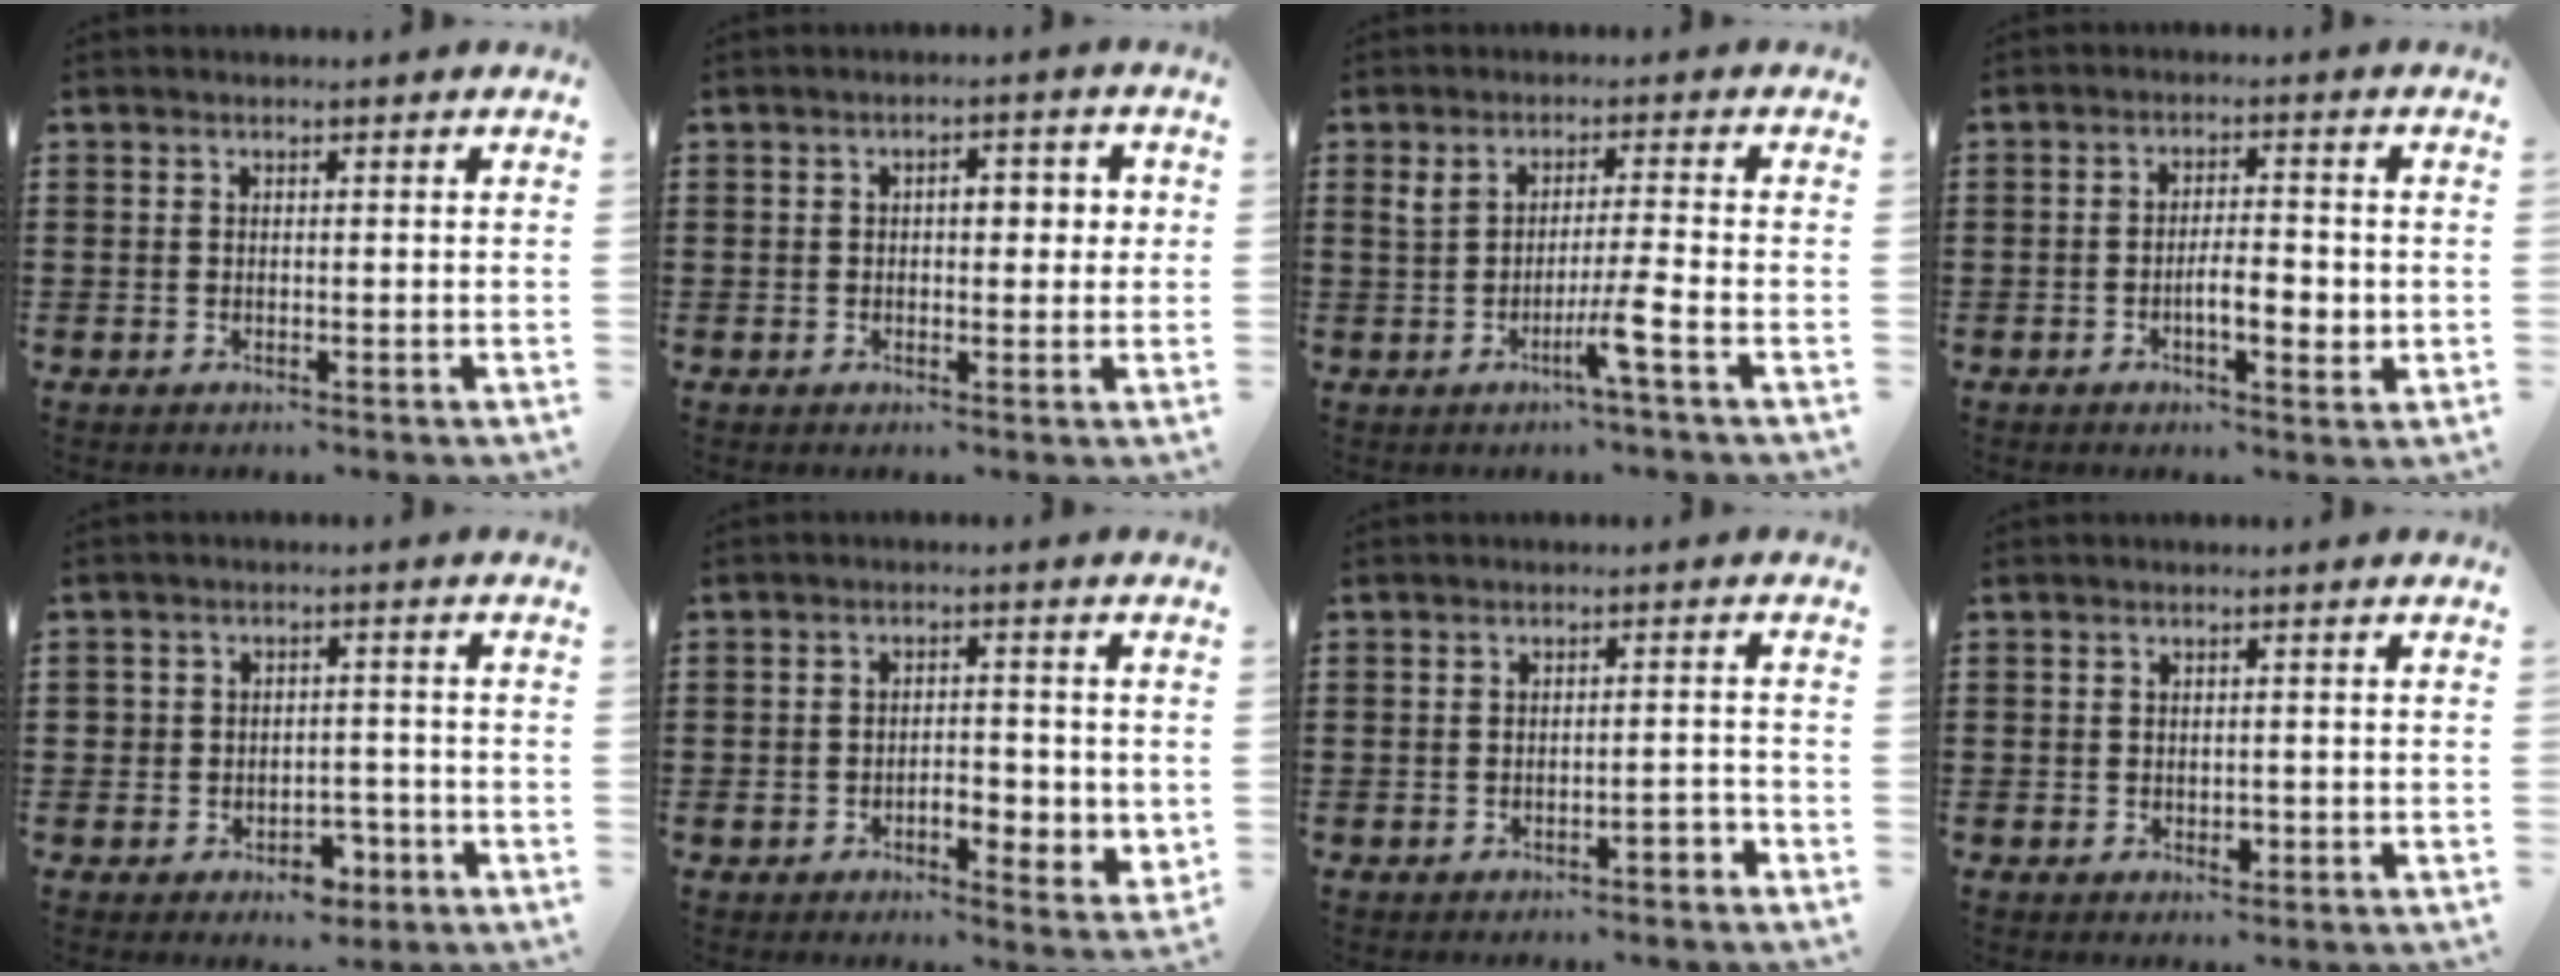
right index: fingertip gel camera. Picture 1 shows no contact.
{"total": 3.4, "force": [0.3, 1.8, 2.9], "torque": [-0.041, 0.004, -0.003]}
{"total": 5.5, "force": [-2.1, -0.6, 5.0], "torque": [-0.090, -0.013, -0.041]}
{"total": 5.2, "force": [-1.2, 1.9, 4.7], "torque": [-0.074, 0.004, -0.025]}
{"total": 3.6, "force": [-1.9, 2.7, 1.7], "torque": [-0.035, 0.007, -0.037]}
{"total": 4.7, "force": [-1.3, 2.9, 3.5], "torque": [-0.049, 0.004, -0.028]}
{"total": 2.0, "force": [-1.6, 0.3, 1.2], "torque": [-0.024, 0.003, -0.033]}
{"total": 1.4, "force": [-0.2, 1.0, 1.0], "torque": [-0.019, 0.001, -0.004]}